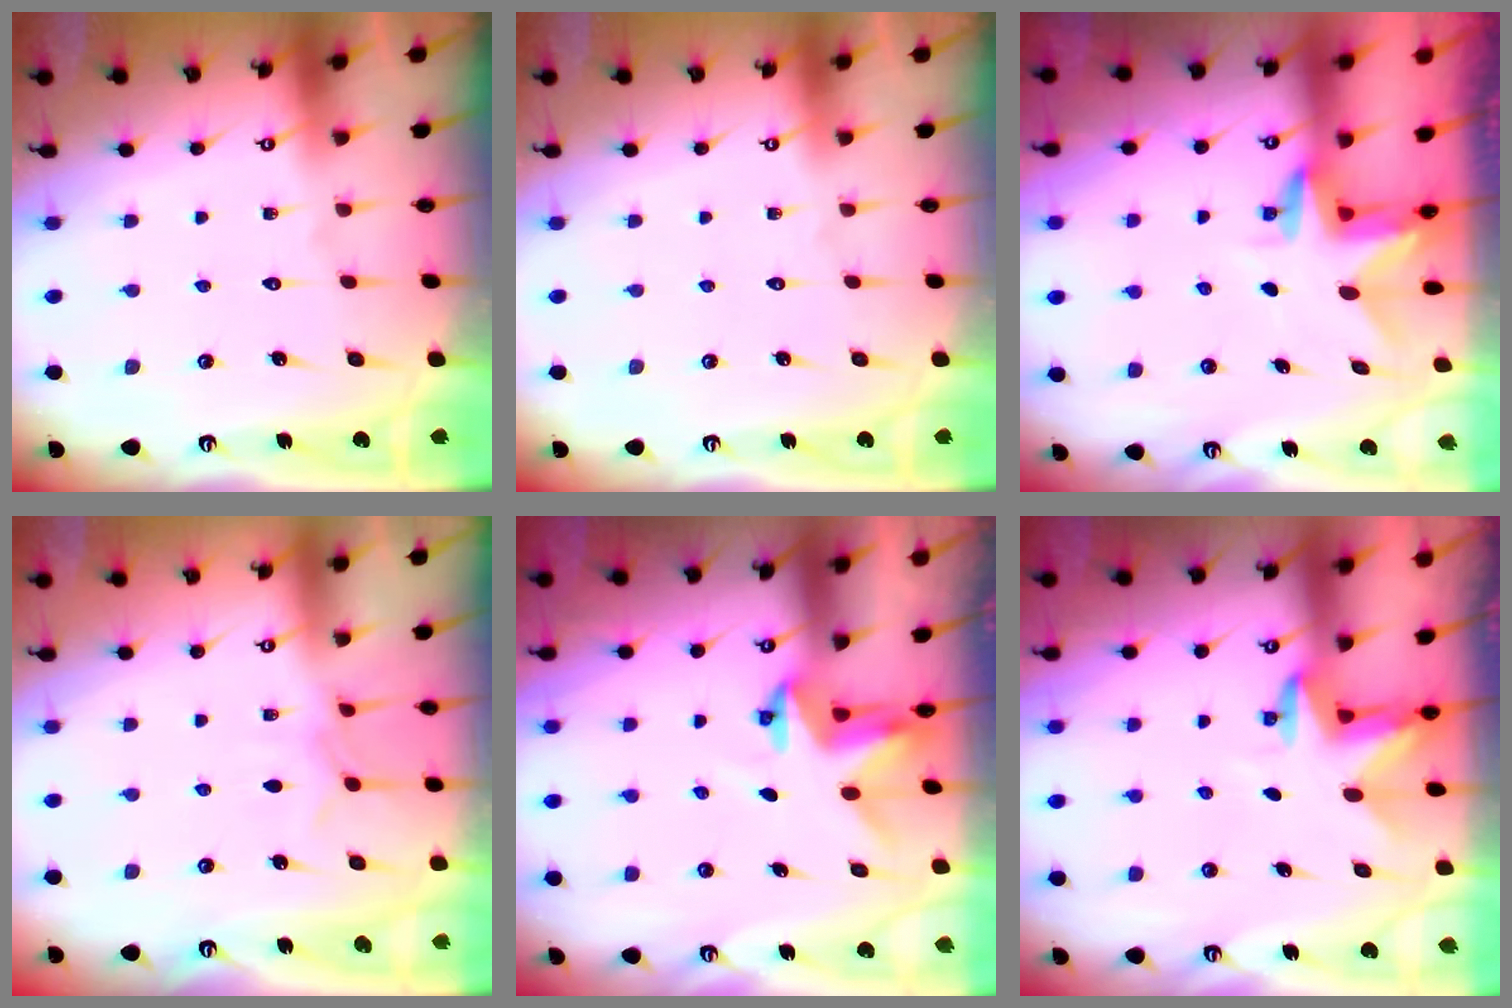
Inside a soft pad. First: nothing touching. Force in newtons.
{"total": 0.0}
{"total": 2.9, "press": 2.9, "slide": 0.2}
{"total": 5.2, "press": 5.2, "slide": 0.6}
{"total": 3.5, "press": 3.5, "slide": 0.3}
{"total": 3.1, "press": 3.0, "slide": 0.7}